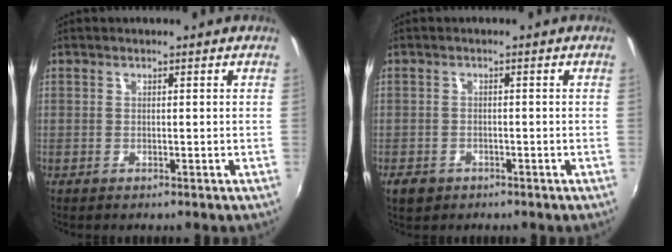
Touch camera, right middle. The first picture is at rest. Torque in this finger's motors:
{"motor_torque": [0.51, -0.40, 0.06, 0.00]}